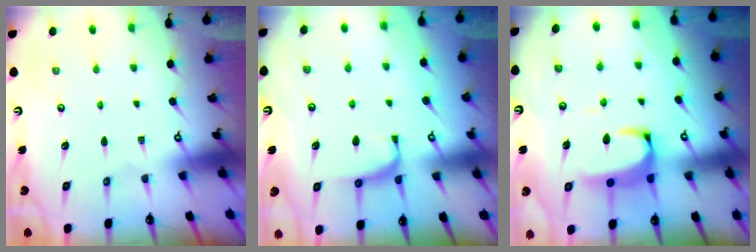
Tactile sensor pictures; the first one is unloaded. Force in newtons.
{"total": 1.3, "press": 1.2, "slide": 0.6}
{"total": 3.0, "press": 2.8, "slide": 1.0}